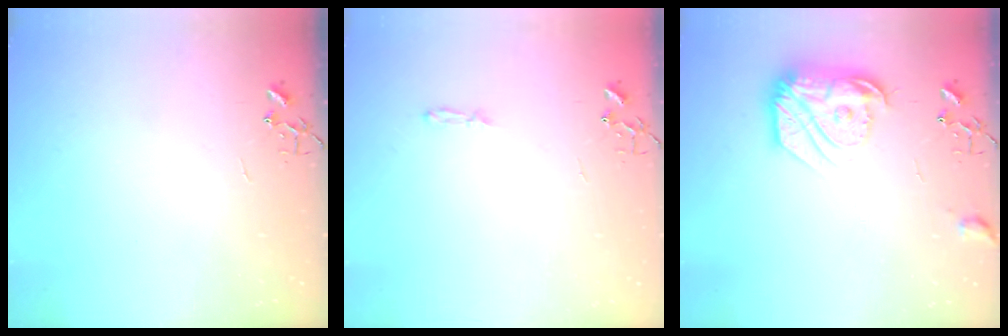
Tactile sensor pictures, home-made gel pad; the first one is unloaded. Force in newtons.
{"total": 3.6, "press": 3.6, "slide": 0.4}
{"total": 17.9, "press": 17.9, "slide": 1.2}